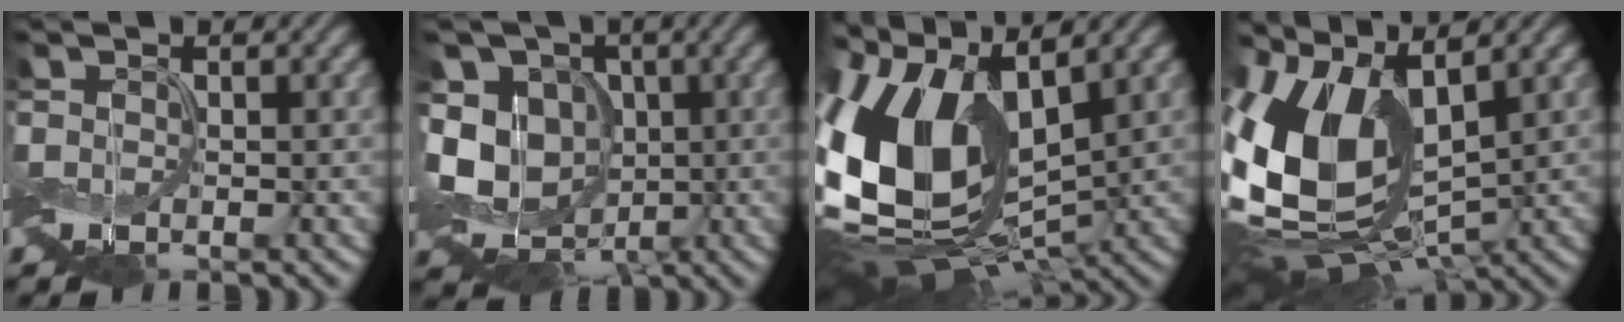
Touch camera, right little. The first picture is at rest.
{"total": 9.9, "force": [-0.9, 8.1, 5.6], "torque": [-0.102, -0.007, -0.023]}
{"total": 14.7, "force": [0.1, 9.0, 11.6], "torque": [-0.249, 0.009, -0.013]}
{"total": 13.4, "force": [0.6, 8.0, 10.7], "torque": [-0.228, 0.001, 0.005]}